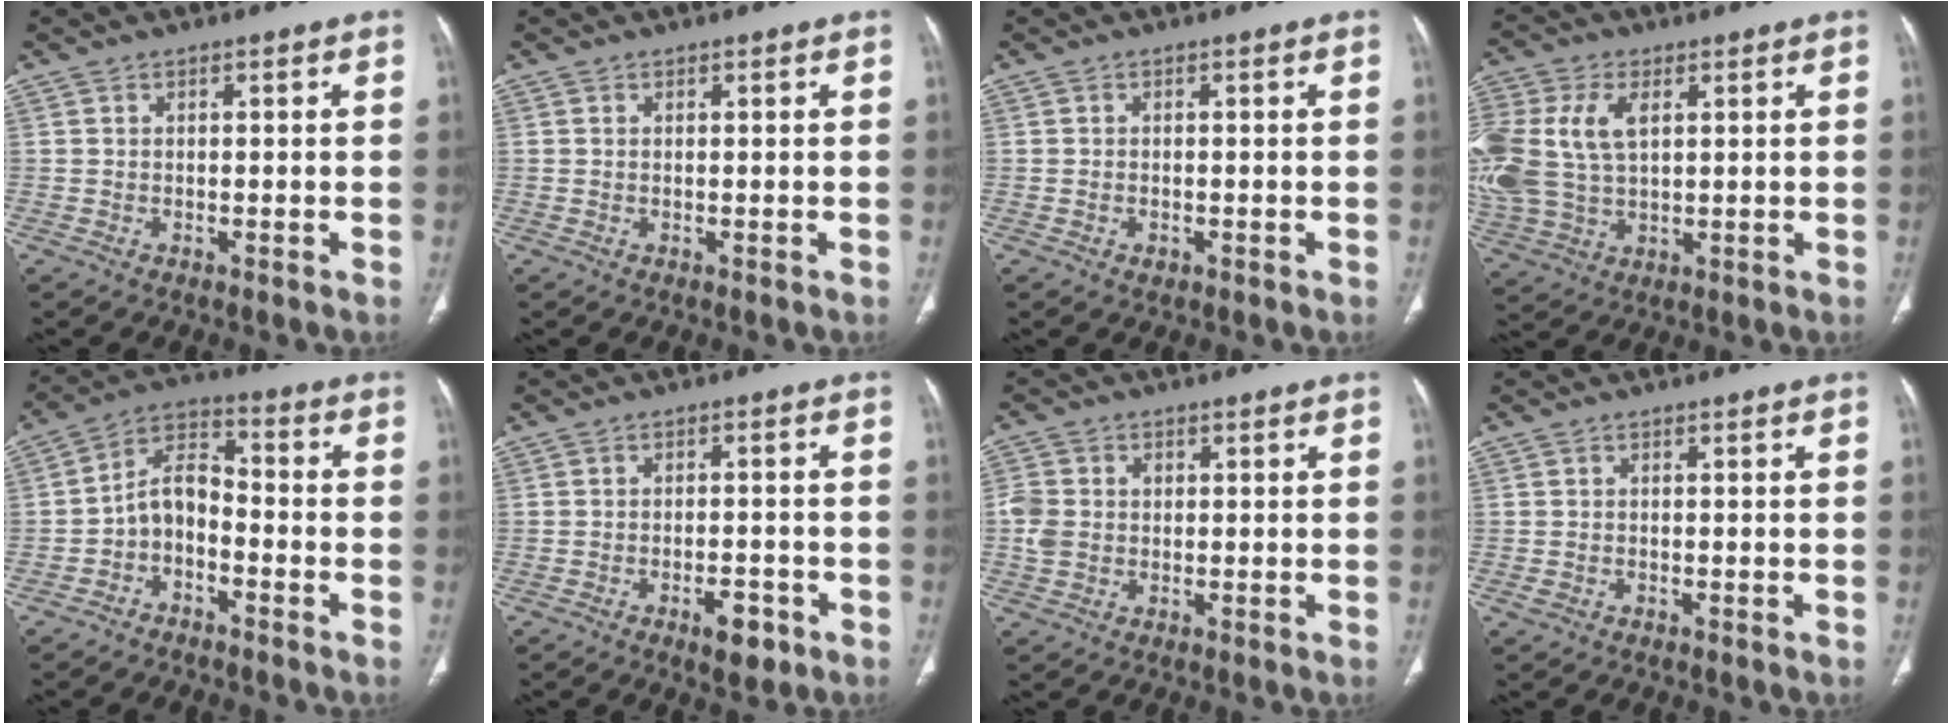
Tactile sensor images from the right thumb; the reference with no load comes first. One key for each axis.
{"total": 0.0}
{"total": 1.2, "fx": -0.5, "fy": 0.9, "fz": 0.7, "tx": -0.010, "ty": 0.004, "tz": -0.003}
{"total": 17.6, "fx": 3.6, "fy": 11.2, "fz": 13.1, "tx": -0.331, "ty": 0.006, "tz": 0.074}
{"total": 7.6, "fx": -3.0, "fy": 4.9, "fz": 5.0, "tx": -0.080, "ty": 0.051, "tz": -0.068}
{"total": 5.0, "fx": -2.7, "fy": 2.2, "fz": 3.6, "tx": -0.041, "ty": 0.011, "tz": -0.035}
{"total": 4.7, "fx": -0.1, "fy": 3.9, "fz": 2.7, "tx": -0.059, "ty": 0.009, "tz": -0.002}
{"total": 0.9, "fx": -0.4, "fy": 0.7, "fz": 0.4, "tx": -0.010, "ty": 0.003, "tz": -0.006}